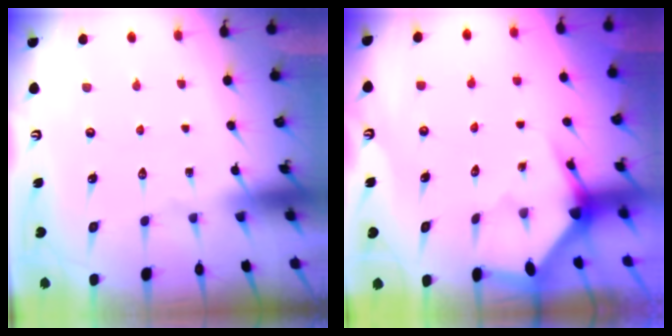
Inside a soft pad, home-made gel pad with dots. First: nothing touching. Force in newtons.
{"total": 3.2, "press": 3.2, "slide": 0.3}